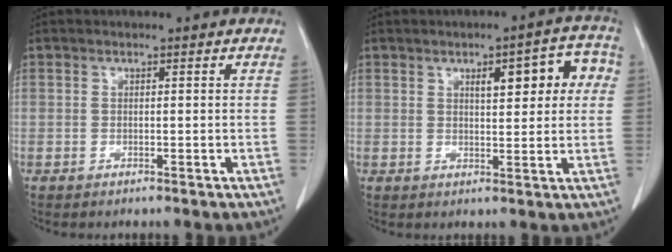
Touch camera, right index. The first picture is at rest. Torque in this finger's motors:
{"motor_torque": [0.46, 0.34, 0.12, 0.06]}